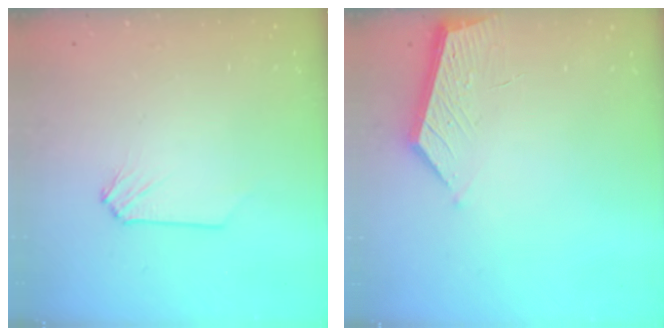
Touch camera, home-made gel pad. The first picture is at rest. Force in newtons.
{"total": 4.5, "press": 4.4, "slide": 0.6}